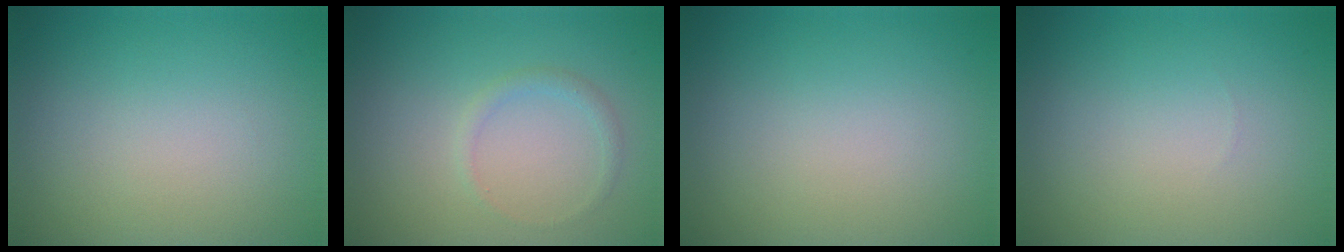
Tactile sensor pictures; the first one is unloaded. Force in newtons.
{"total": 1.0, "press": 1.0, "slide": 0.0}
{"total": 0.0}
{"total": 0.0}